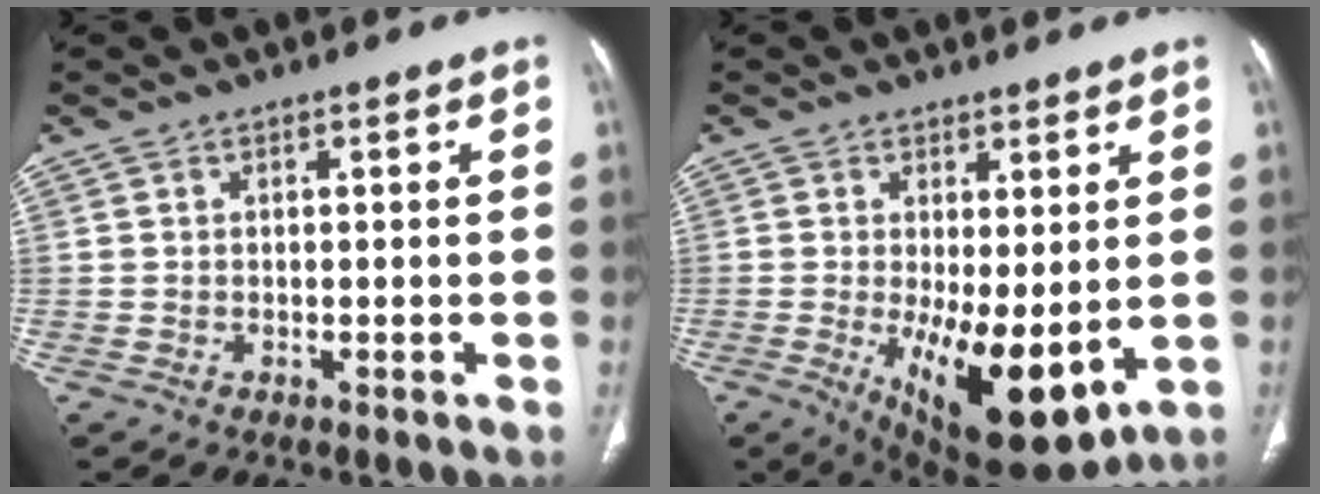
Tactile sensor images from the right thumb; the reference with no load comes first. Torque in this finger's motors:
{"motor_torque": [2.90, 2.11, 0.36, -0.19, 0.51]}